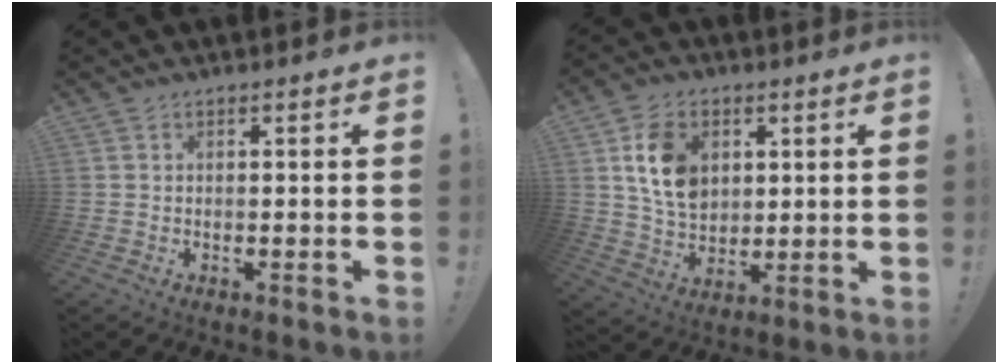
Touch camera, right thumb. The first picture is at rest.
{"total": 14.0, "force": [4.6, 10.5, 8.0], "torque": [-0.125, -0.004, 0.092]}